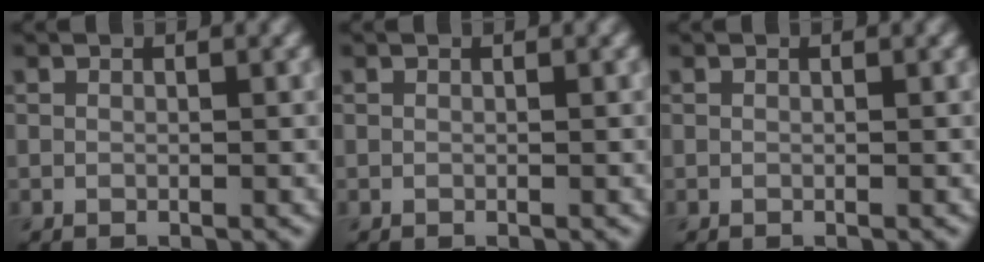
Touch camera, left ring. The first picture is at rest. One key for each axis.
{"total": 0.0}
{"total": 0.0}